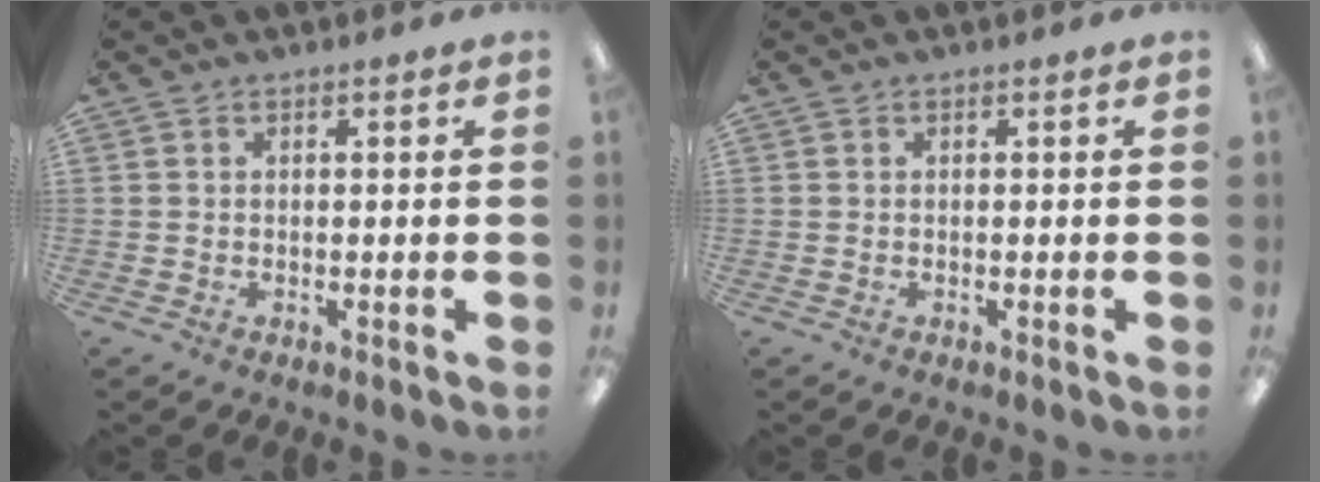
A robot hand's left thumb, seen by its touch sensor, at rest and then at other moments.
{"total": 0.0}